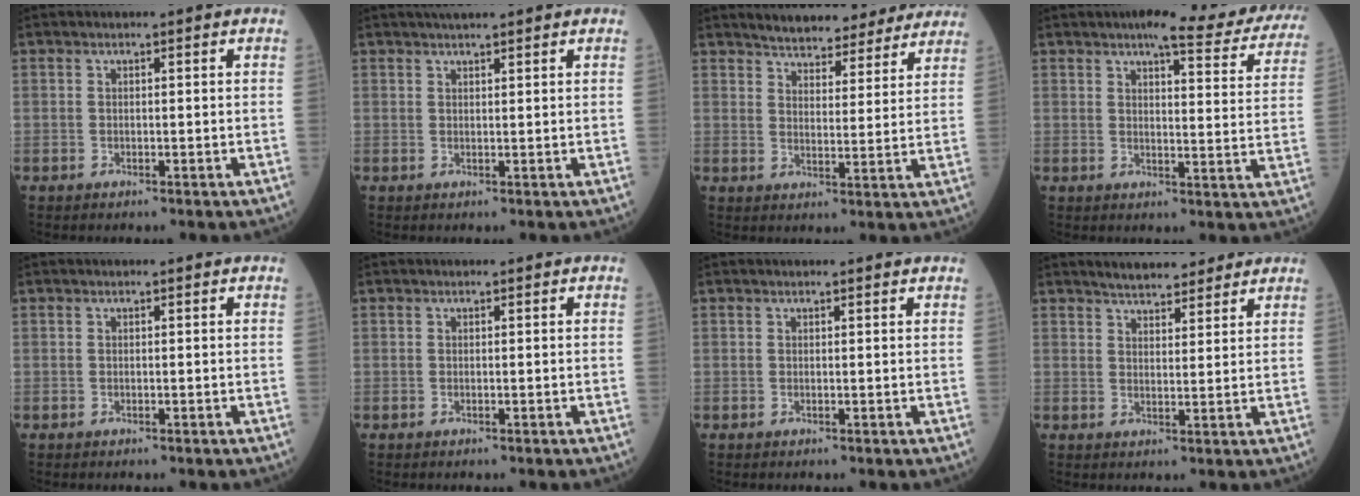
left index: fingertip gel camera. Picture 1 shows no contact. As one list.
[{"total": 4.2, "force": [3.5, 0.3, 2.2], "torque": [-0.029, 0.024, 0.052]}, {"total": 16.3, "force": [14.9, 4.3, 5.0], "torque": [-0.044, 0.006, 0.185]}, {"total": 16.8, "force": [14.4, 3.2, 8.0], "torque": [-0.080, -0.018, 0.150]}, {"total": 0.0}, {"total": 0.0}, {"total": 1.1, "force": [1.1, -0.1, 0.2], "torque": [-0.015, -0.003, 0.009]}, {"total": 7.7, "force": [6.8, 2.1, 2.9], "torque": [-0.039, 0.016, 0.100]}]